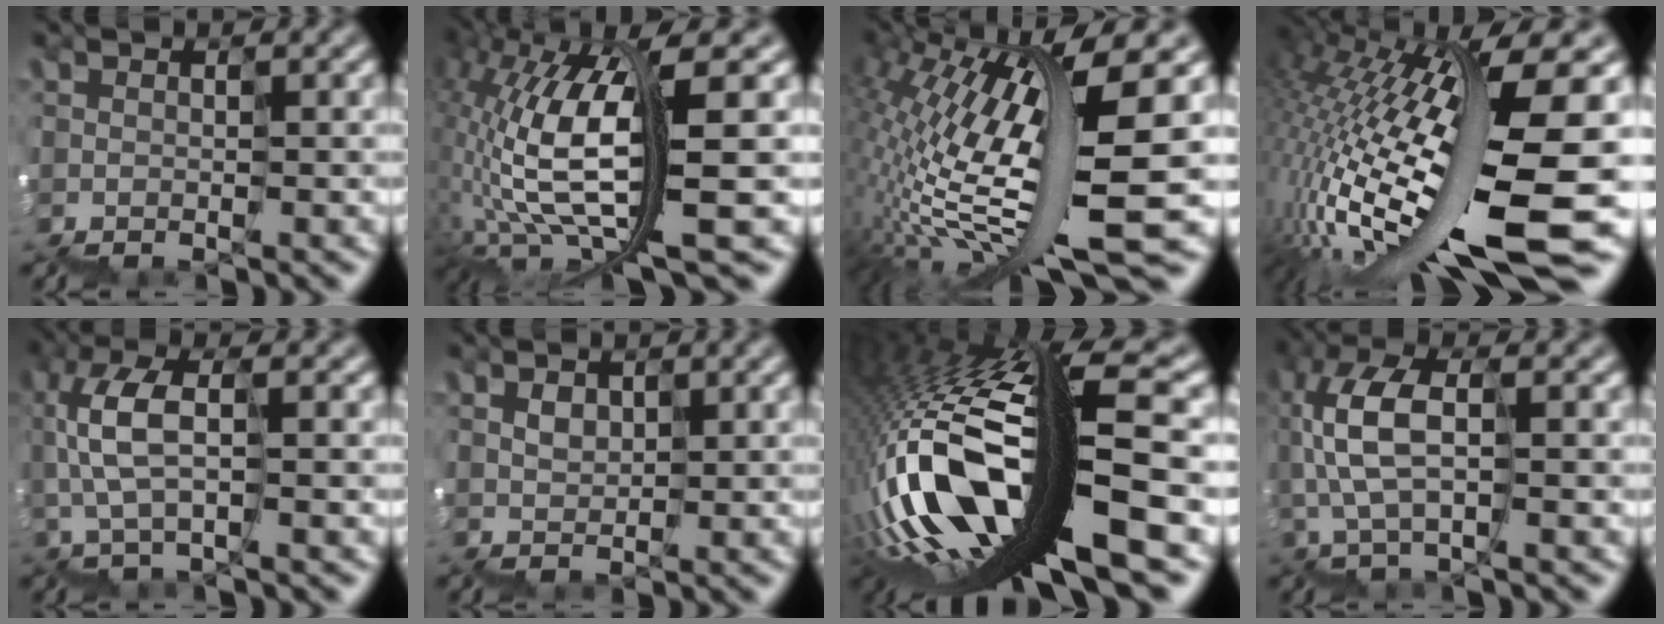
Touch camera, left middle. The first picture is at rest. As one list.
[{"total": 9.6, "force": [-0.2, 1.8, 9.4], "torque": [-0.204, 0.021, 0.009]}, {"total": 13.4, "force": [0.7, 2.3, 13.2], "torque": [-0.269, 0.011, 0.026]}, {"total": 15.4, "force": [-0.4, 2.4, 15.2], "torque": [-0.290, -0.008, 0.006]}, {"total": 3.2, "force": [1.3, 0.9, 2.8], "torque": [-0.087, 0.021, 0.024]}, {"total": 1.4, "force": [0.7, 0.3, -1.1], "torque": [0.003, 0.018, 0.016]}, {"total": 14.5, "force": [-2.4, 4.0, 13.8], "torque": [-0.280, 0.023, -0.037]}, {"total": 4.2, "force": [1.3, 1.5, 3.7], "torque": [-0.110, 0.026, 0.024]}]